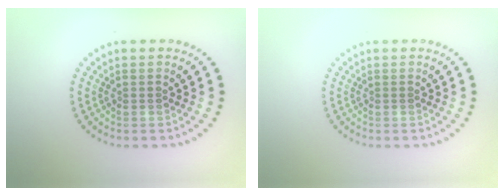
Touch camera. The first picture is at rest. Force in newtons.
{"total": 0.0}